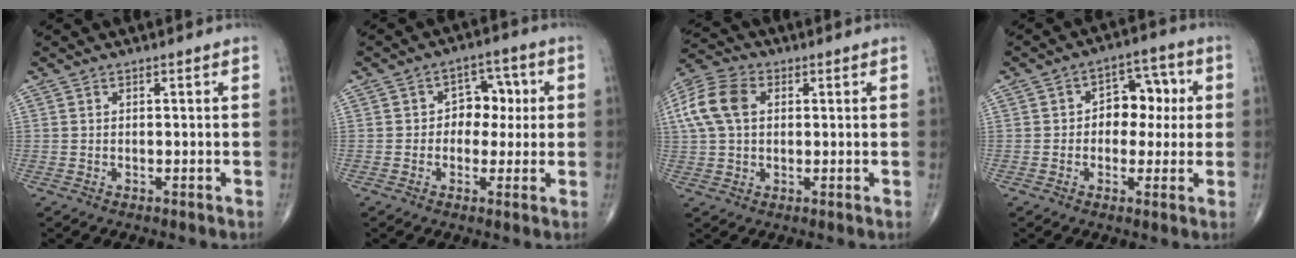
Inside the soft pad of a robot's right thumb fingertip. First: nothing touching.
{"total": 6.8, "force": [0.5, 5.3, 4.2], "torque": [-0.012, 0.014, 0.001]}
{"total": 10.4, "force": [2.2, 7.1, 7.3], "torque": [-0.154, 0.021, 0.037]}
{"total": 8.5, "force": [0.7, 6.1, 5.9], "torque": [-0.036, 0.023, 0.005]}